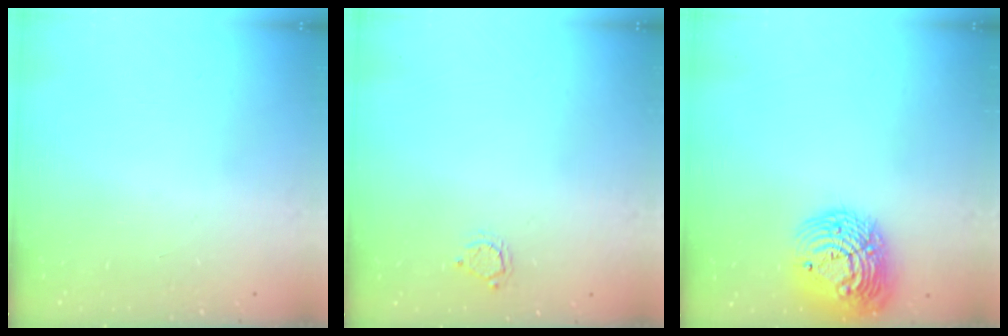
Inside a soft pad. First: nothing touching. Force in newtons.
{"total": 2.8, "press": 2.8, "slide": 0.3}
{"total": 17.3, "press": 17.3, "slide": 1.1}